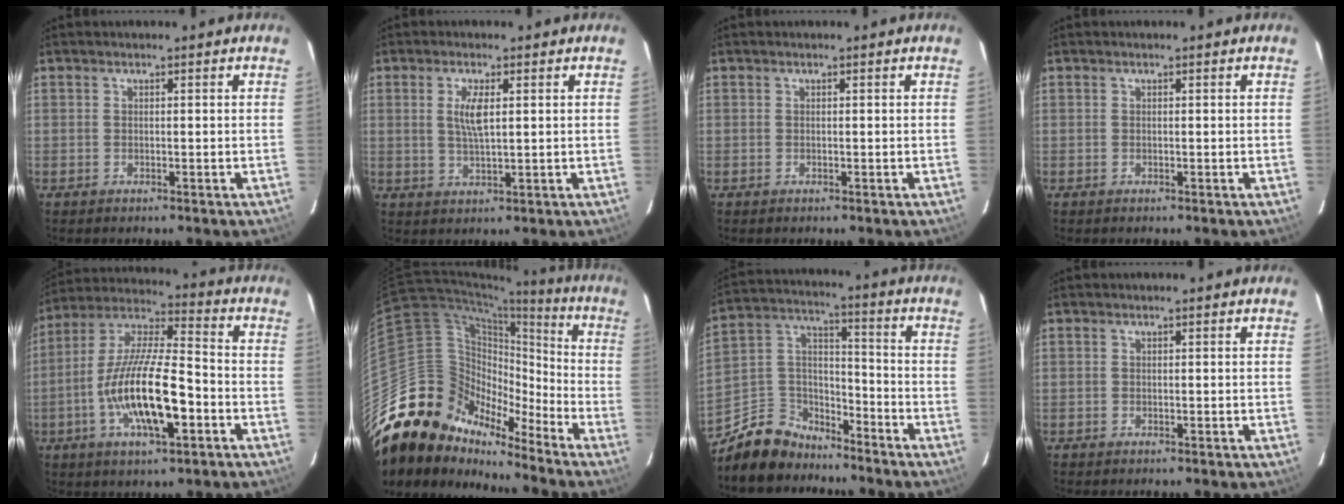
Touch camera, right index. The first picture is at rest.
{"total": 4.3, "force": [1.1, 1.2, 4.0], "torque": [-0.077, -0.002, 0.021]}
{"total": 0.0}
{"total": 0.0}
{"total": 17.1, "force": [-5.4, 4.9, 15.5], "torque": [-0.303, -0.007, -0.101]}
{"total": 20.7, "force": [-16.2, 11.3, 6.2], "torque": [-0.116, 0.051, -0.291]}
{"total": 11.1, "force": [-8.5, 6.5, 3.0], "torque": [-0.082, 0.051, -0.152]}
{"total": 0.0}